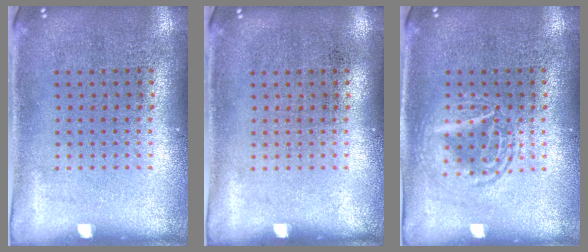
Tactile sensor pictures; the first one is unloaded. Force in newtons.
{"total": 0.0}
{"total": 2.6, "press": 2.6, "slide": 0.3}